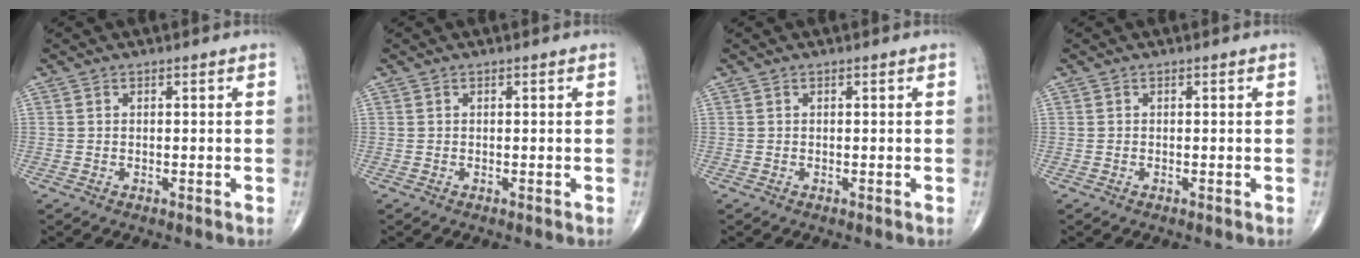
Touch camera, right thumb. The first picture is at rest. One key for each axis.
{"total": 0.0}
{"total": 0.0}
{"total": 0.0}